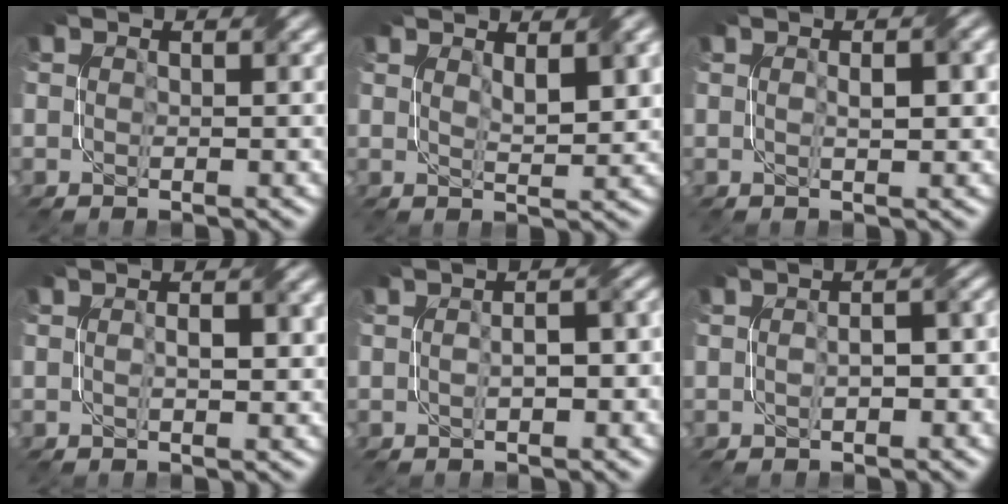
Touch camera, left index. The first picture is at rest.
{"total": 3.3, "force": [1.6, 0.8, 2.7], "torque": [-0.049, -0.001, 0.031]}
{"total": 2.2, "force": [0.2, 0.5, 2.1], "torque": [-0.036, 0.005, 0.004]}
{"total": 2.0, "force": [0.1, 0.6, 1.9], "torque": [-0.032, 0.004, 0.001]}
{"total": 3.5, "force": [-0.4, 1.5, 3.2], "torque": [-0.044, 0.009, -0.007]}
{"total": 3.1, "force": [-0.5, 1.4, 2.7], "torque": [-0.040, 0.005, -0.005]}